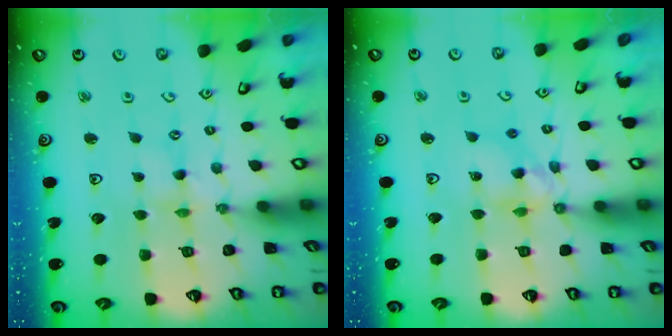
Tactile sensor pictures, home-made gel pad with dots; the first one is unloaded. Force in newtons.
{"total": 7.2, "press": 7.1, "slide": 0.7}